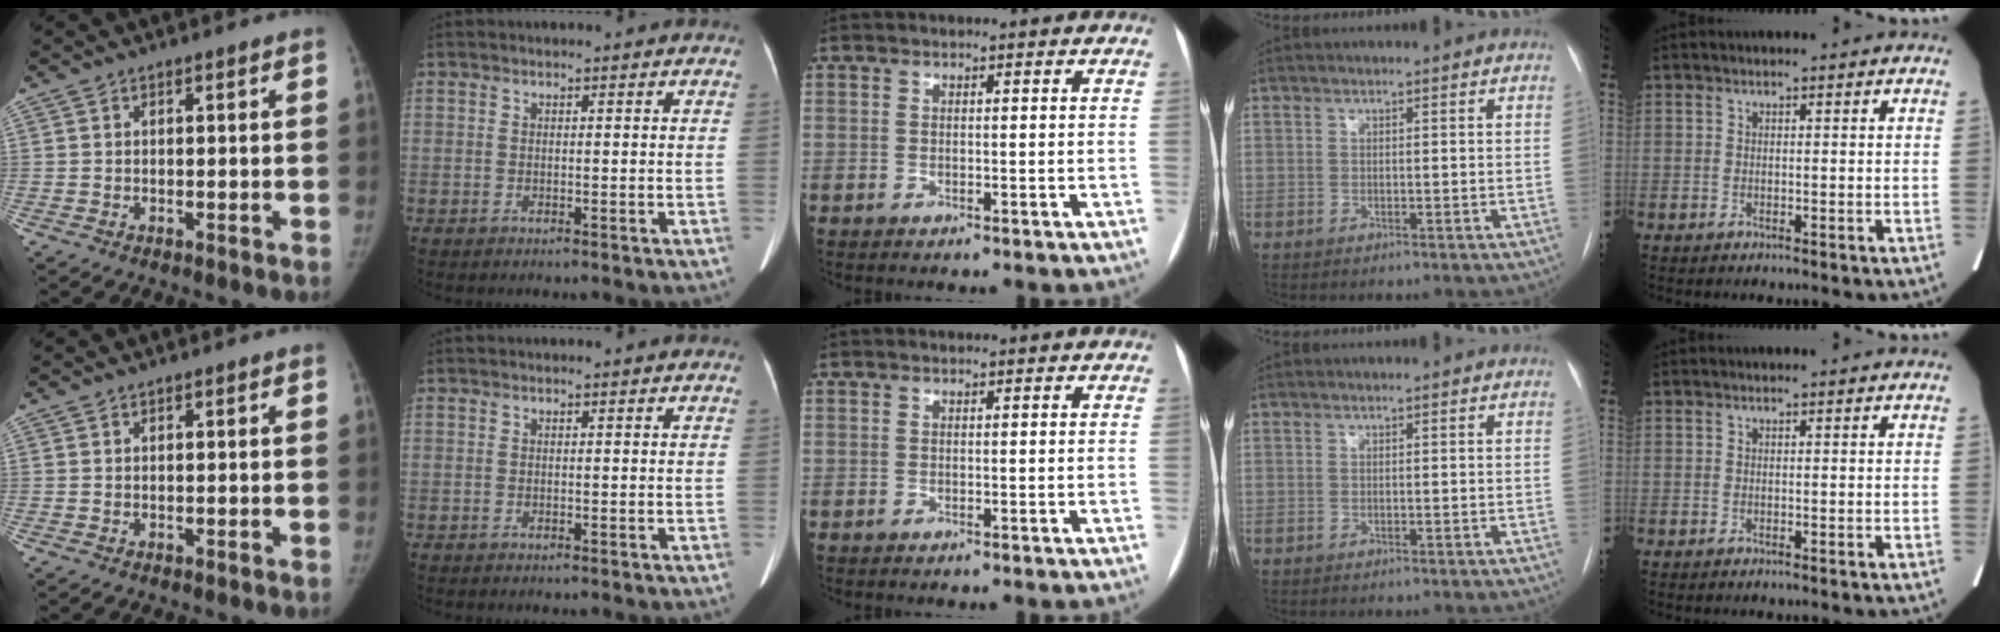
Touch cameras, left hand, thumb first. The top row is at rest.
{}